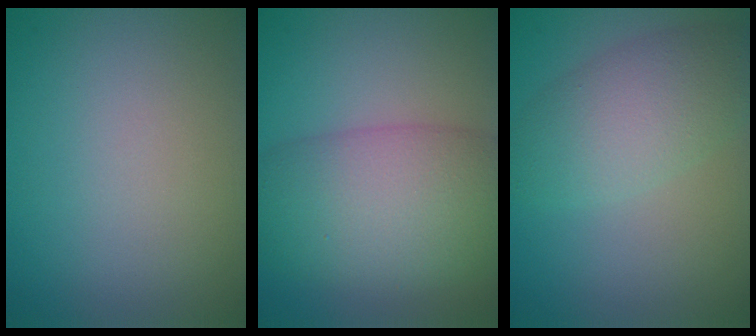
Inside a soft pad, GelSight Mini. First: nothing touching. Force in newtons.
{"total": 8.6, "press": 8.6, "slide": 0.3}
{"total": 5.1, "press": 5.1, "slide": 0.2}